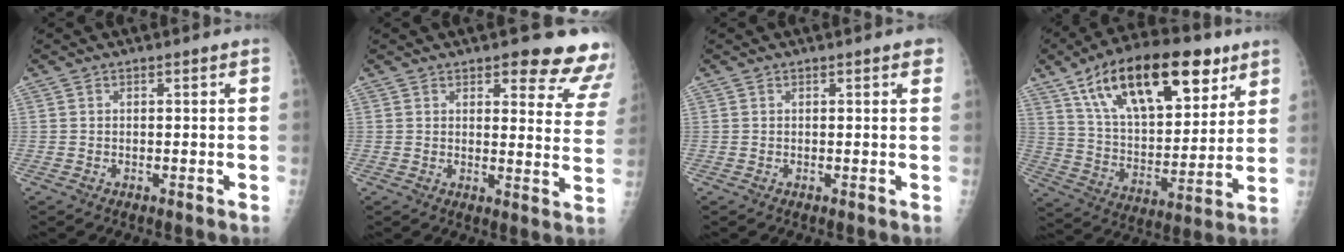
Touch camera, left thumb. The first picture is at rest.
{"total": 13.5, "force": [11.3, 4.4, 6.1], "torque": [-0.014, -0.073, 0.107]}
{"total": 1.4, "force": [0.8, 0.4, 1.1], "torque": [-0.013, 0.000, 0.007]}
{"total": 25.3, "force": [13.8, 11.7, 17.7], "torque": [-0.259, -0.028, 0.233]}